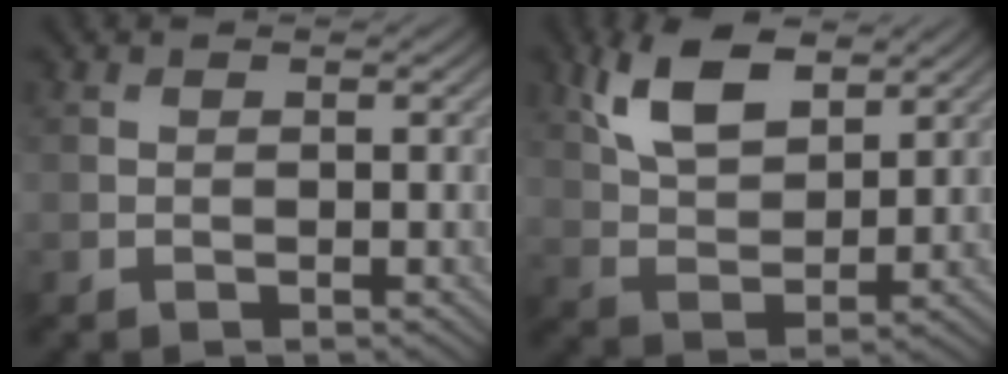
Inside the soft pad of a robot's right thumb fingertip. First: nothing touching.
{"total": 8.8, "force": [4.8, 4.2, 6.0], "torque": [-0.138, 0.005, 0.096]}